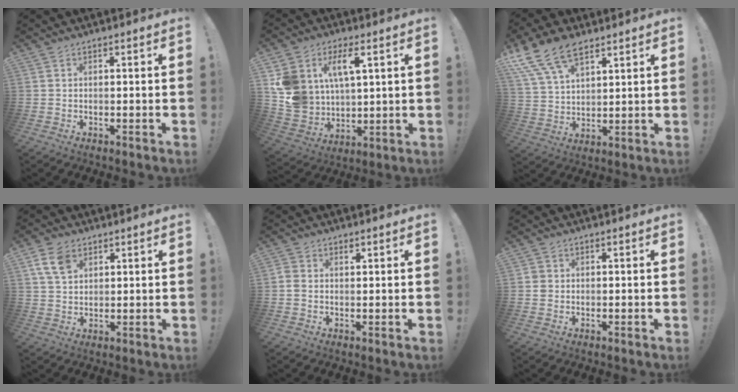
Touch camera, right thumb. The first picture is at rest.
{"total": 12.4, "force": [5.9, 8.5, 6.8], "torque": [-0.139, -0.027, 0.117]}
{"total": 13.5, "force": [9.0, 7.0, 7.3], "torque": [-0.138, -0.039, 0.172]}
{"total": 7.7, "force": [3.8, 4.9, 4.6], "torque": [-0.082, -0.002, 0.076]}
{"total": 2.1, "force": [0.9, 1.6, 1.0], "torque": [-0.009, -0.003, 0.013]}
{"total": 1.8, "force": [0.0, 1.7, 0.6], "torque": [-0.005, 0.004, 0.000]}